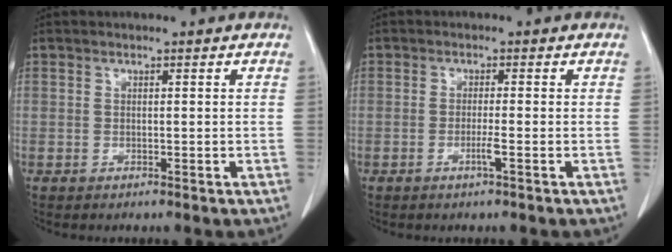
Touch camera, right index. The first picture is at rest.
{"total": 1.9, "force": [-0.8, -0.3, 1.7], "torque": [-0.035, -0.004, -0.018]}